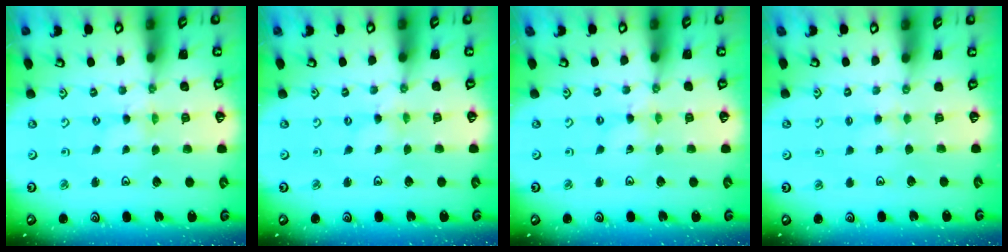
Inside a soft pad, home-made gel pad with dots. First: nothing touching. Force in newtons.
{"total": 0.0}
{"total": 0.7, "press": 0.7, "slide": 0.1}
{"total": 1.6, "press": 1.5, "slide": 0.4}